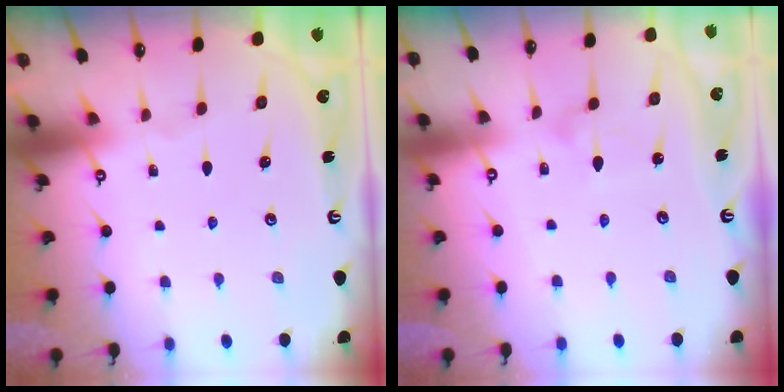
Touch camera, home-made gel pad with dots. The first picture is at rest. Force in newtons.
{"total": 3.7, "press": 3.7, "slide": 0.2}